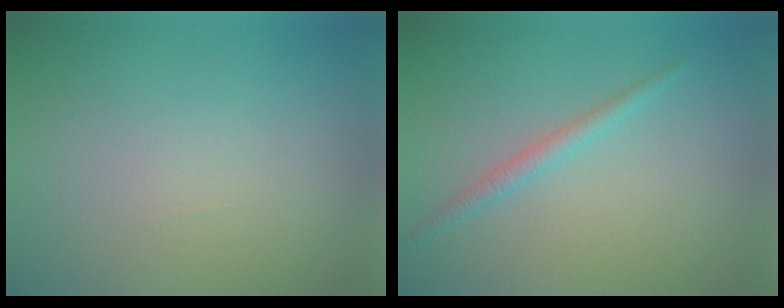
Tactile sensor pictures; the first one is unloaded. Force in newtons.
{"total": 1.4, "press": 1.4, "slide": 0.1}